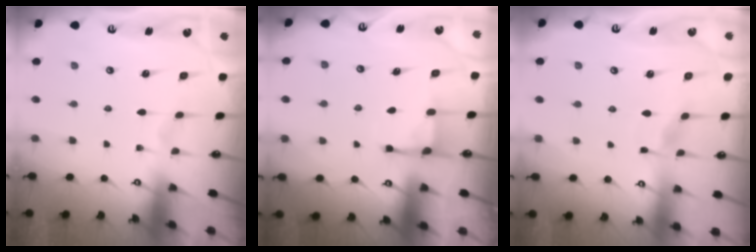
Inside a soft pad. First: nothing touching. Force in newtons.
{"total": 2.5, "press": 2.4, "slide": 0.5}
{"total": 3.1, "press": 3.0, "slide": 0.5}